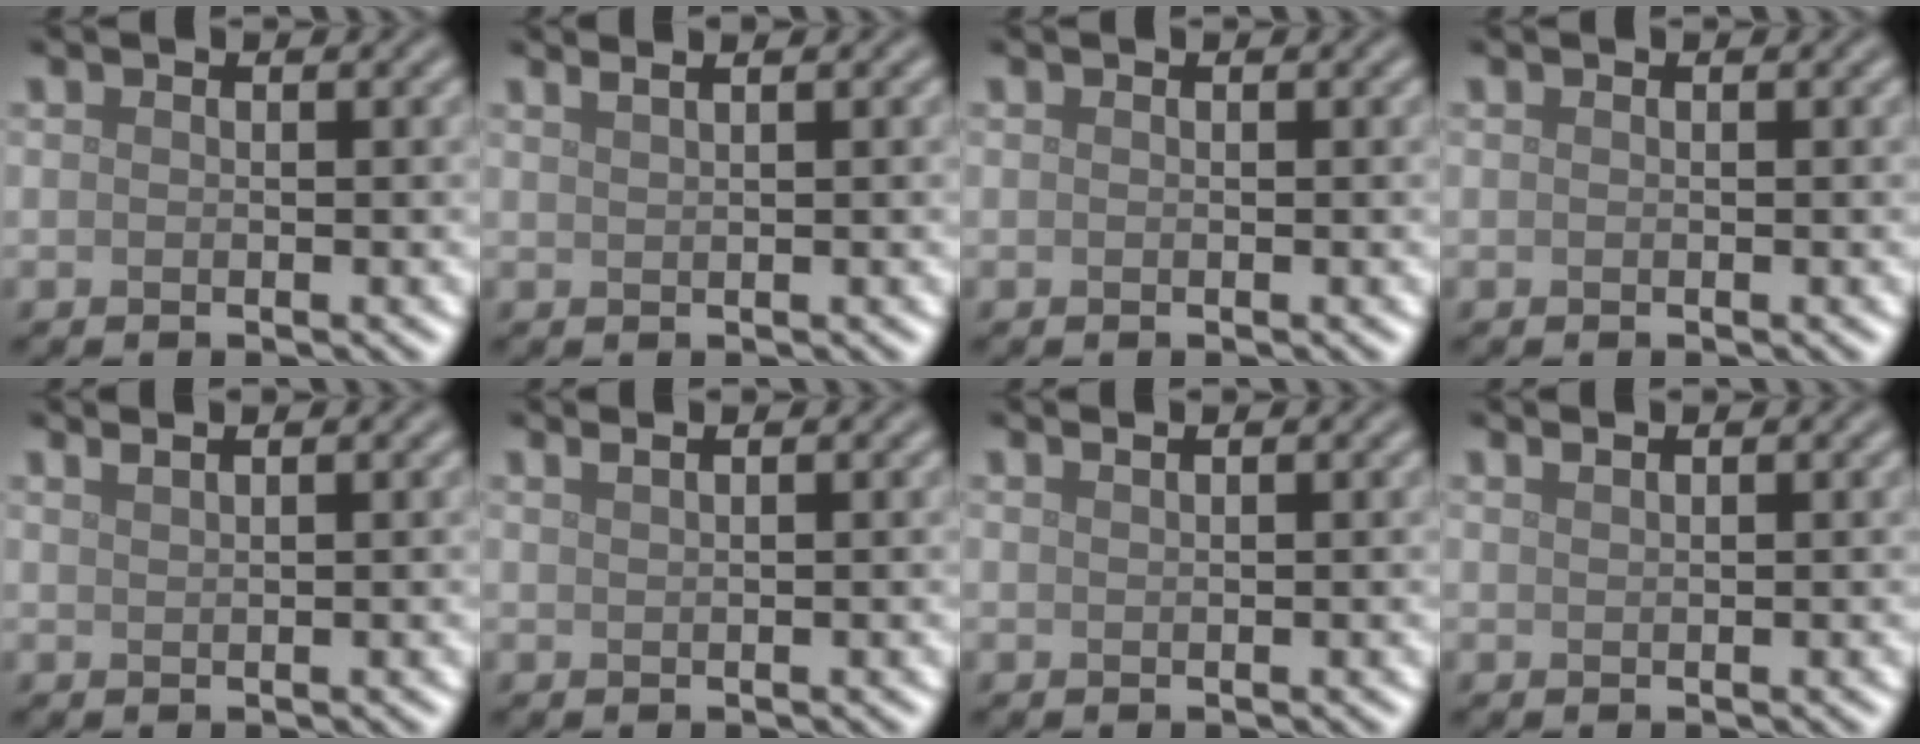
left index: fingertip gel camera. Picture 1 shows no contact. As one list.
[{"total": 2.8, "force": [1.9, 1.2, 1.6], "torque": [-0.003, 0.013, 0.002]}, {"total": 0.0}, {"total": 0.0}, {"total": 2.0, "force": [1.5, 0.8, 1.0], "torque": [-0.001, 0.001, 0.006]}, {"total": 2.1, "force": [1.4, 0.9, 1.2], "torque": [-0.002, 0.004, -0.001]}, {"total": 1.3, "force": [0.9, 0.5, 0.7], "torque": [-0.001, -0.003, 0.002]}, {"total": 1.0, "force": [0.8, 0.3, 0.5], "torque": [-0.002, 0.000, 0.007]}]